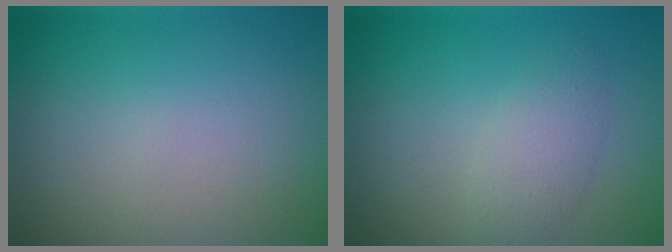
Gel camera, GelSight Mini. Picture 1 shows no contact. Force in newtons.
{"total": 2.3, "press": 2.3, "slide": 0.1}